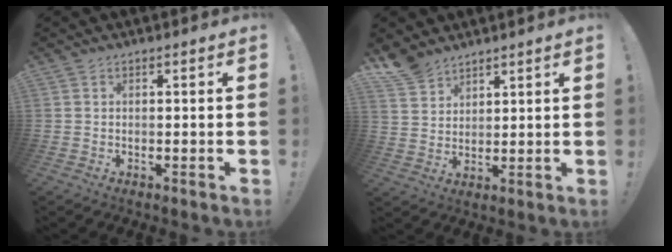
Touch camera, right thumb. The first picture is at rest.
{"total": 7.8, "force": [6.4, 4.3, 1.5], "torque": [-0.026, -0.047, 0.125]}